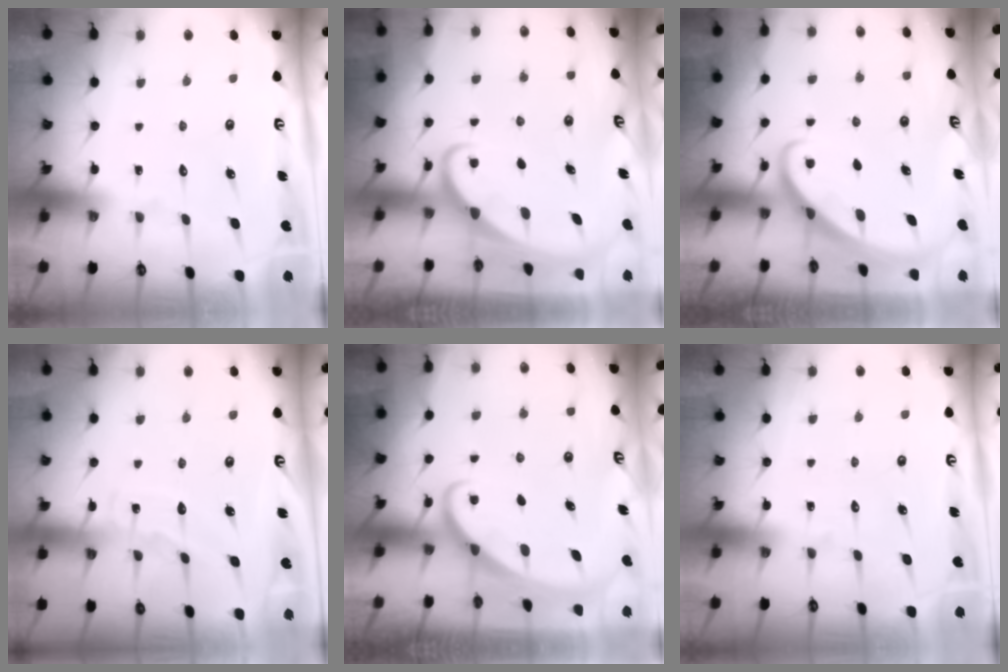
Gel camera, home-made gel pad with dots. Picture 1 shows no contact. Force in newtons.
{"total": 2.7, "press": 2.7, "slide": 0.2}
{"total": 2.7, "press": 2.6, "slide": 0.2}
{"total": 5.0, "press": 4.9, "slide": 0.4}
{"total": 1.9, "press": 1.9, "slide": 0.2}
{"total": 0.0}